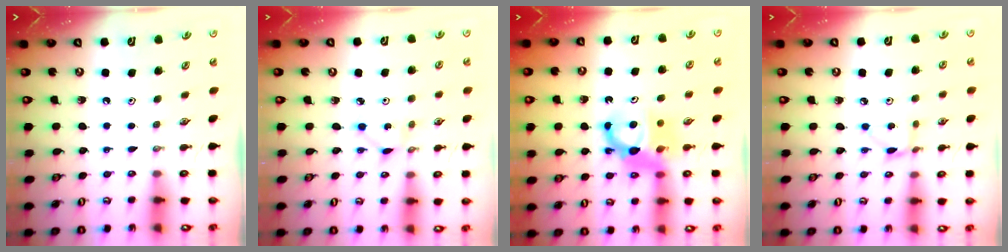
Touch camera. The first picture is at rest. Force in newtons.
{"total": 2.2, "press": 2.2, "slide": 0.3}
{"total": 9.1, "press": 9.1, "slide": 0.8}
{"total": 3.5, "press": 3.5, "slide": 0.4}